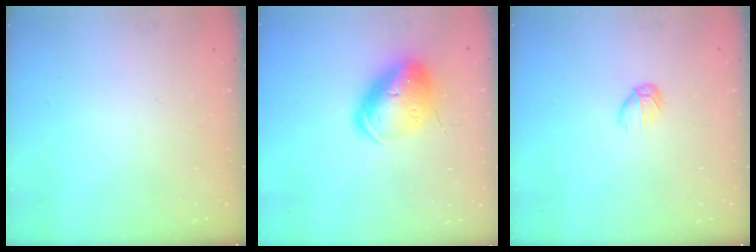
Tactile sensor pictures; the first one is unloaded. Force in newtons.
{"total": 14.4, "press": 14.2, "slide": 2.6}
{"total": 2.8, "press": 2.7, "slide": 0.9}